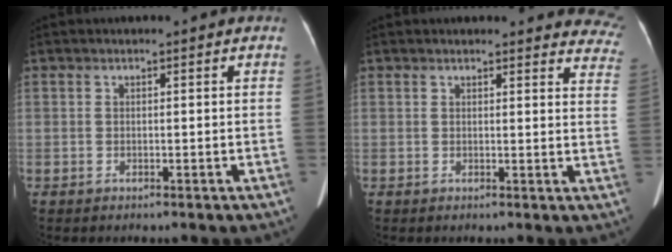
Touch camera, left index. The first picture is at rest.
{"total": 12.3, "force": [11.8, 3.0, 1.9], "torque": [0.030, -0.047, 0.088]}